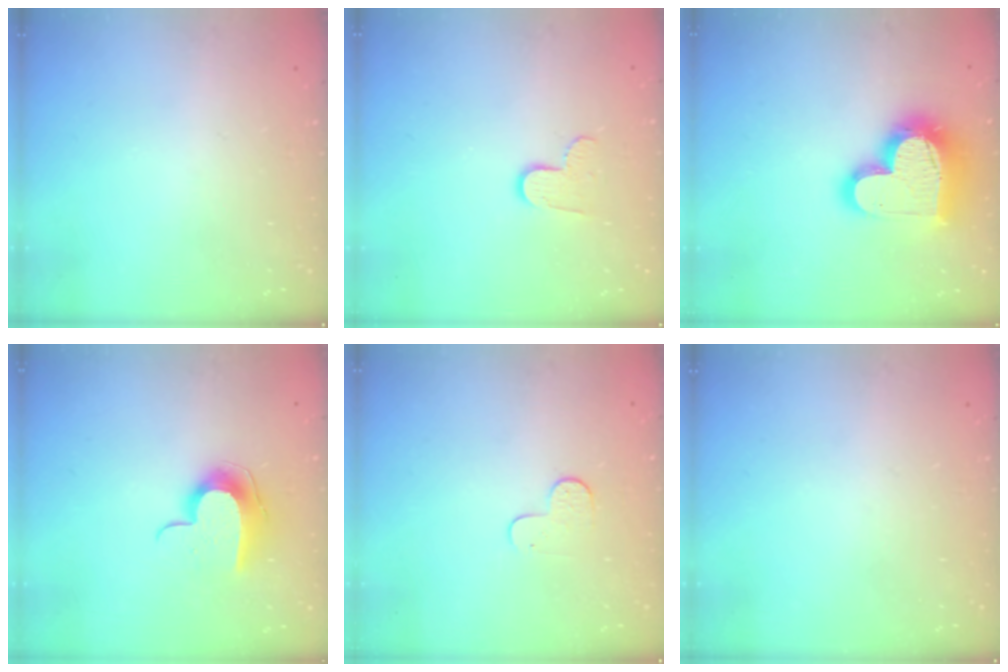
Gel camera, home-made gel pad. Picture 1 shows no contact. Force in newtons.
{"total": 6.7, "press": 6.6, "slide": 0.4}
{"total": 19.3, "press": 19.2, "slide": 1.7}
{"total": 9.6, "press": 9.6, "slide": 0.7}
{"total": 5.5, "press": 5.4, "slide": 0.6}
{"total": 0.0}